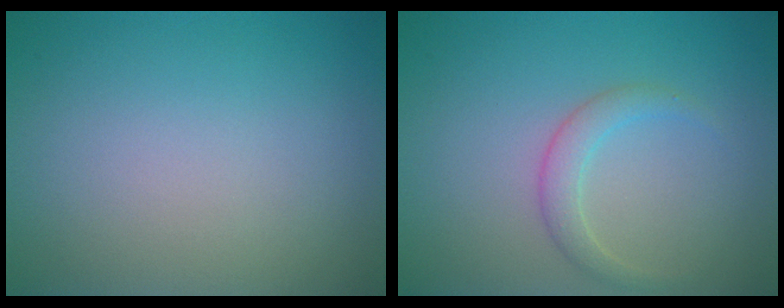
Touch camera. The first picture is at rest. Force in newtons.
{"total": 1.9, "press": 1.9, "slide": 0.1}